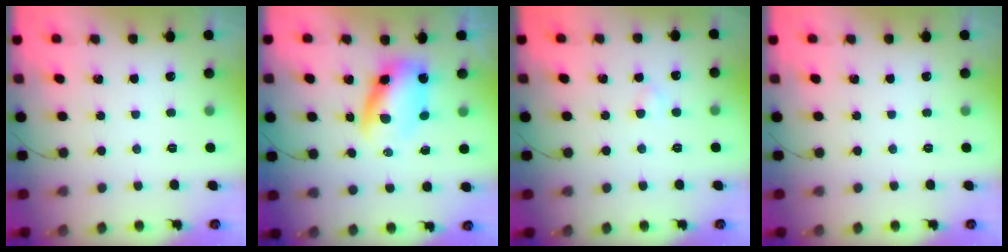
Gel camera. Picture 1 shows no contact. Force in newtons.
{"total": 6.0, "press": 5.9, "slide": 1.0}
{"total": 2.3, "press": 2.1, "slide": 0.9}
{"total": 0.0}